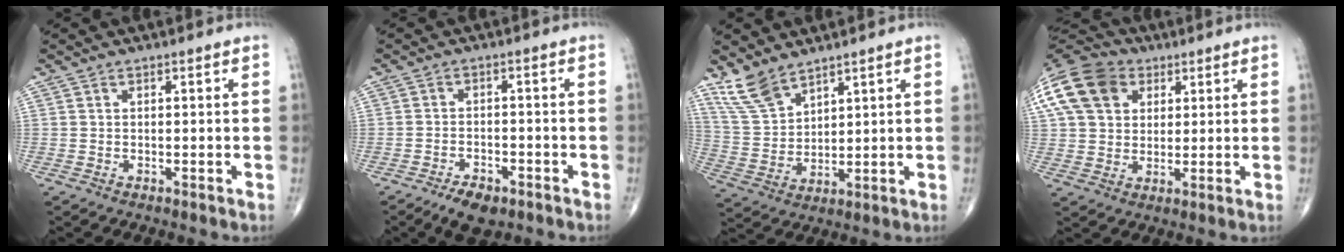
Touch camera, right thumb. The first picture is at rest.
{"total": 5.5, "force": [-3.7, 2.6, 3.1], "torque": [-0.050, 0.012, -0.060]}
{"total": 8.2, "force": [6.5, 3.4, 3.6], "torque": [-0.068, -0.028, 0.146]}
{"total": 20.2, "force": [7.5, 15.1, 11.1], "torque": [-0.250, 0.039, 0.135]}